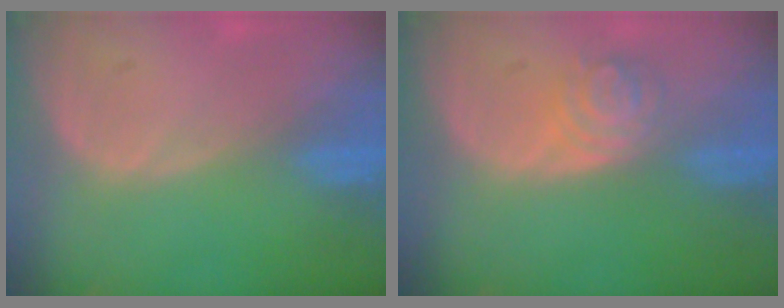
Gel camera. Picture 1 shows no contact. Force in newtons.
{"total": 4.0, "press": 4.0, "slide": 0.5}